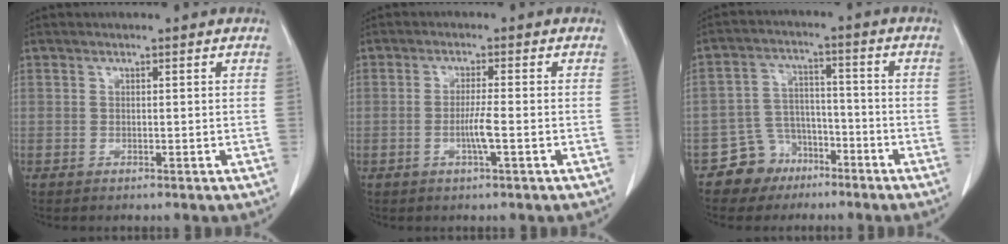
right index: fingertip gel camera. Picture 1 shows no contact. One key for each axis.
{"total": 3.5, "fx": -1.1, "fy": 0.0, "fz": 3.3, "tx": -0.066, "ty": -0.003, "tz": -0.020}
{"total": 7.3, "fx": -4.7, "fy": 5.6, "fz": 0.7, "tx": -0.006, "ty": 0.021, "tz": -0.076}